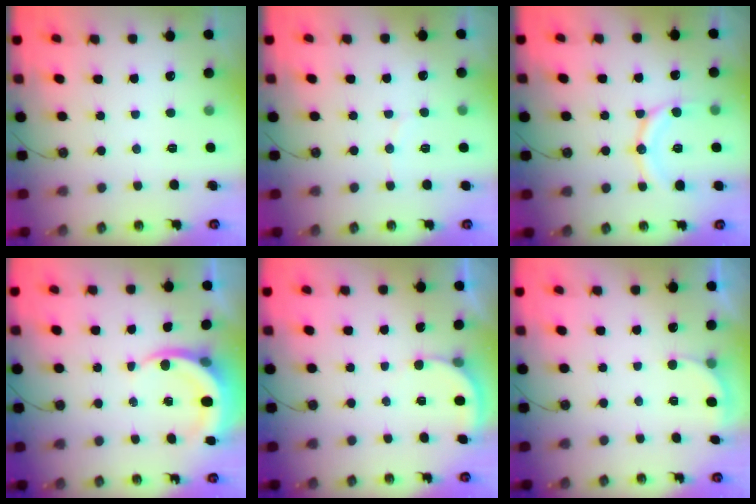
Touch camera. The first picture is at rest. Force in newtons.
{"total": 3.0, "press": 3.0, "slide": 0.2}
{"total": 12.7, "press": 12.6, "slide": 1.5}
{"total": 5.8, "press": 5.8, "slide": 0.5}
{"total": 2.7, "press": 2.7, "slide": 0.5}
{"total": 2.1, "press": 2.0, "slide": 0.6}